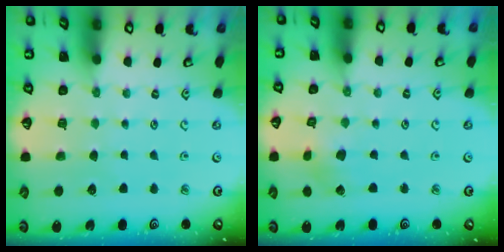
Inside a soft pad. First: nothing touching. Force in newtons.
{"total": 3.0, "press": 3.0, "slide": 0.4}